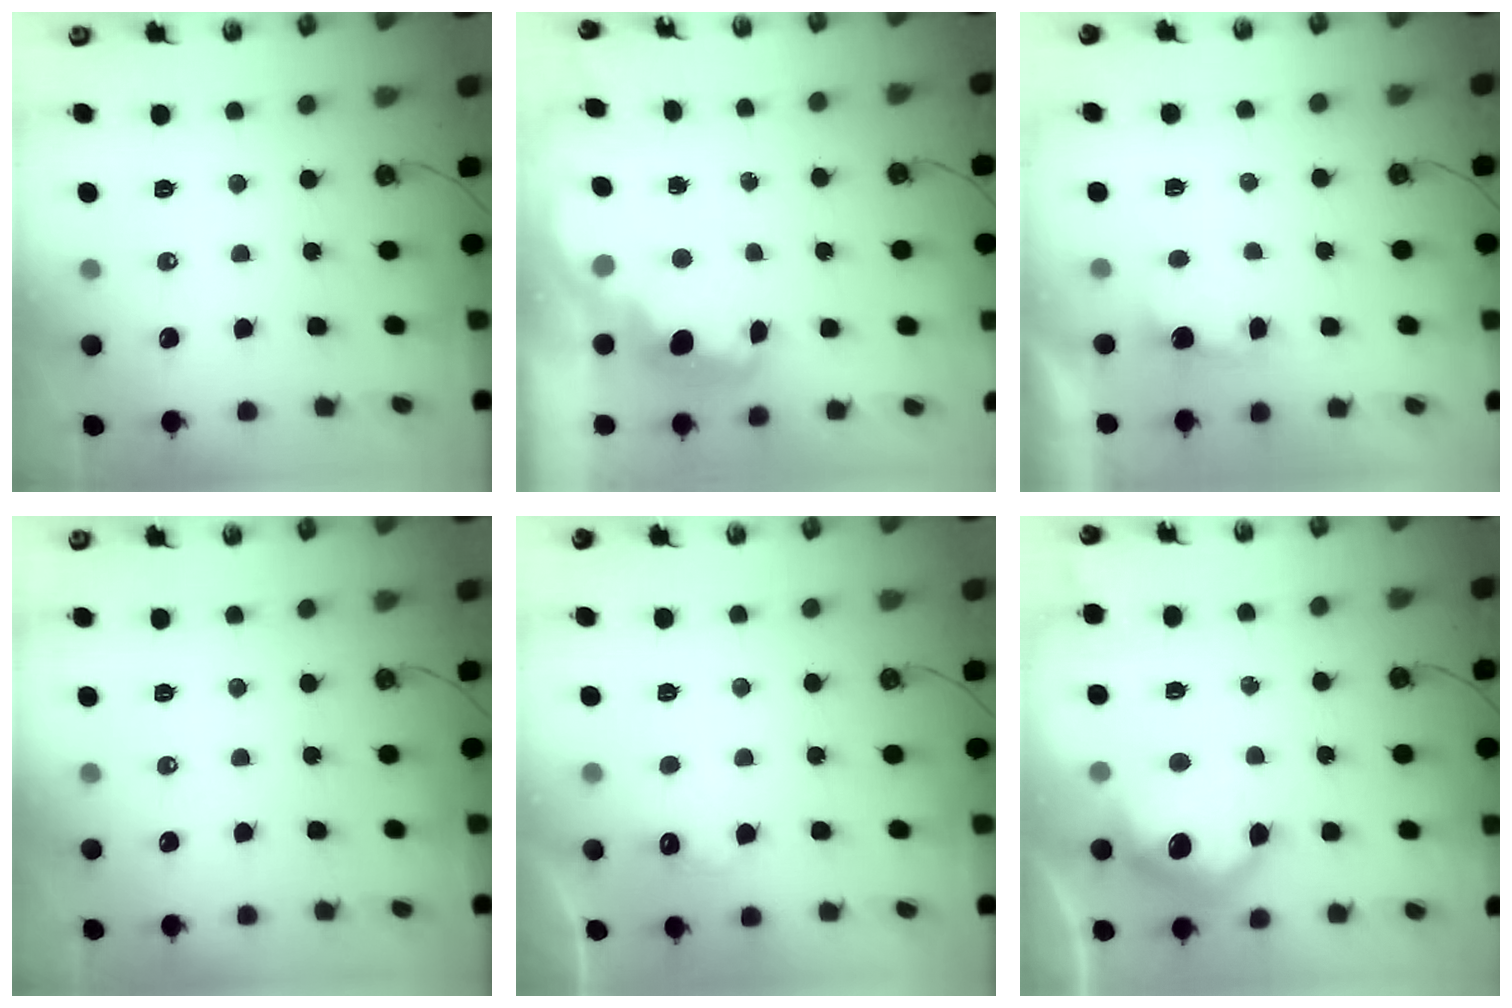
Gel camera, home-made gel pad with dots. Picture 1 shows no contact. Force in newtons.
{"total": 2.6, "press": 2.5, "slide": 0.5}
{"total": 2.1, "press": 1.9, "slide": 0.9}
{"total": 0.0}
{"total": 6.1, "press": 5.9, "slide": 1.3}
{"total": 12.4, "press": 12.4, "slide": 0.7}